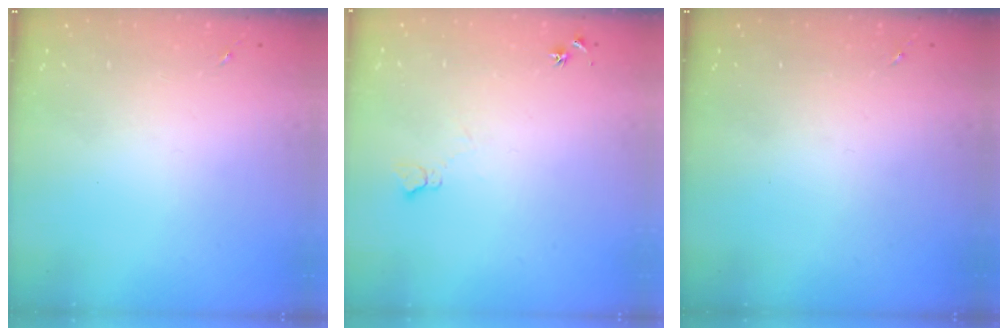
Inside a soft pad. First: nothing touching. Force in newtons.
{"total": 6.2, "press": 6.1, "slide": 0.8}
{"total": 0.0}